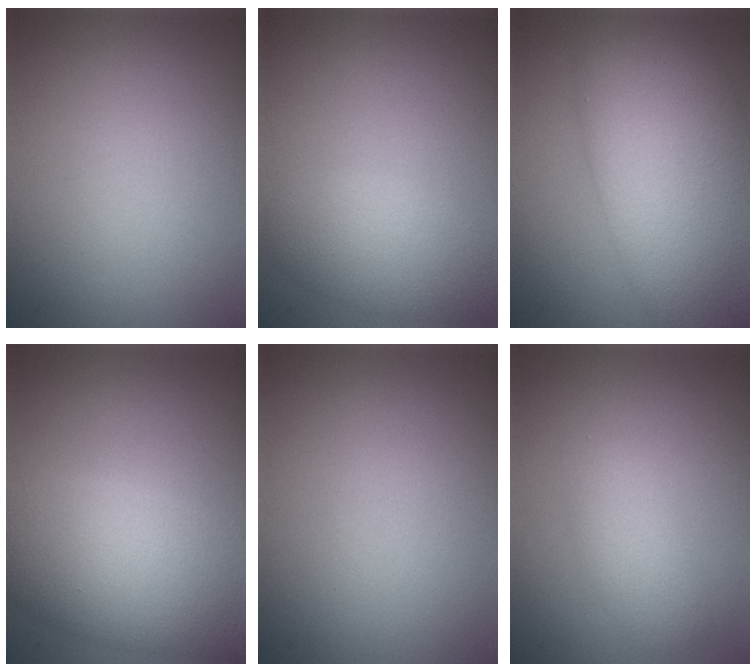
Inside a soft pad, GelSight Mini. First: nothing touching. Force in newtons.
{"total": 3.5, "press": 3.5, "slide": 0.0}
{"total": 13.1, "press": 13.1, "slide": 1.0}
{"total": 8.6, "press": 8.6, "slide": 0.4}
{"total": 0.0}
{"total": 2.4, "press": 2.4, "slide": 0.2}